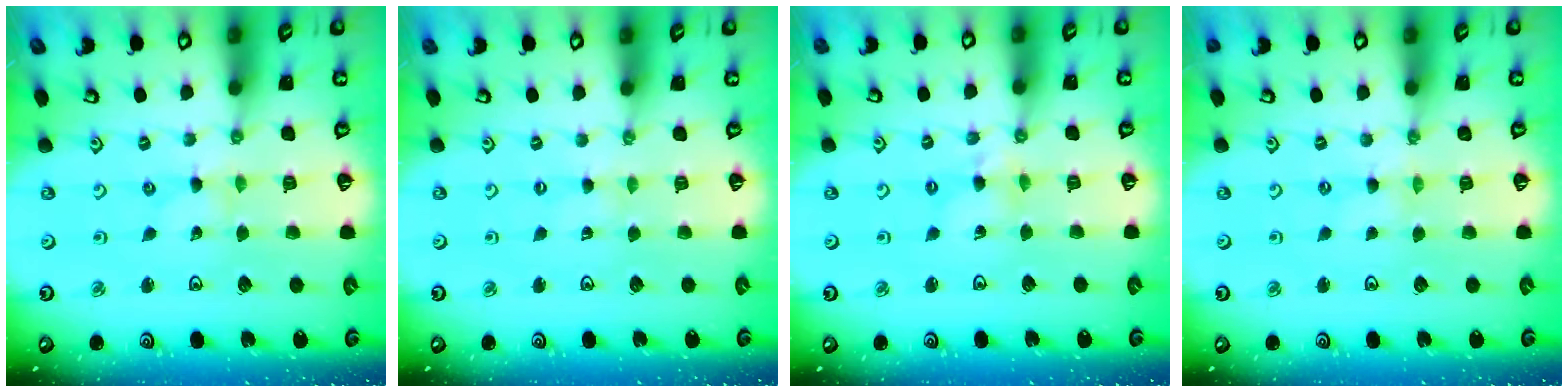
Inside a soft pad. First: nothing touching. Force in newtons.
{"total": 0.0}
{"total": 3.3, "press": 3.3, "slide": 0.4}
{"total": 0.0}